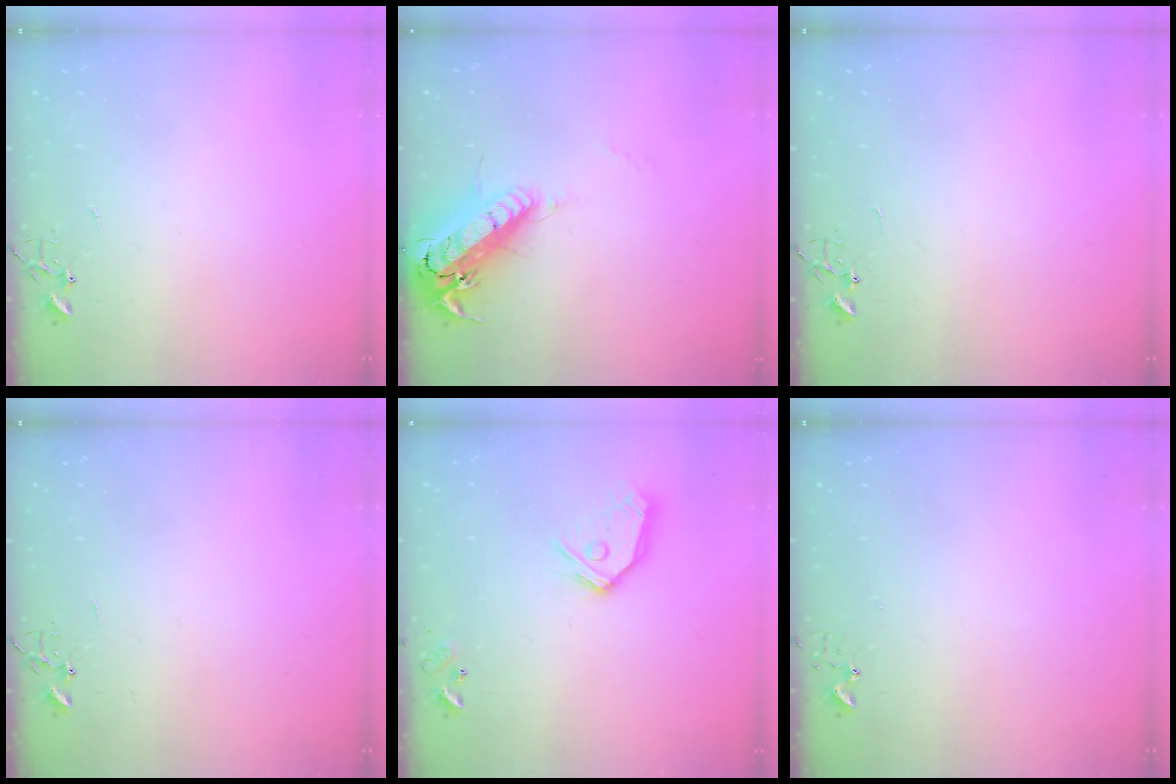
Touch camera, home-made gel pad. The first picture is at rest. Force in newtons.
{"total": 19.1, "press": 18.6, "slide": 4.1}
{"total": 0.0}
{"total": 0.0}
{"total": 12.2, "press": 12.1, "slide": 1.4}
{"total": 2.9, "press": 2.9, "slide": 0.4}